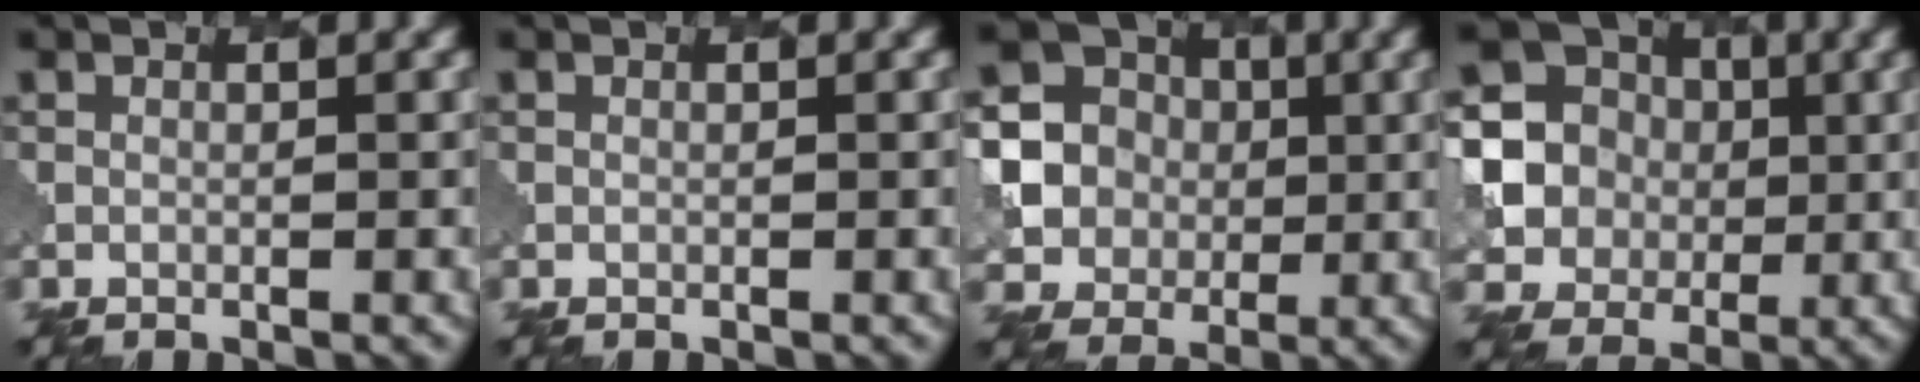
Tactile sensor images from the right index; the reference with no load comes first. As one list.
[{"total": 0.0}, {"total": 11.0, "force": [1.3, 10.6, 2.7], "torque": [-0.118, 0.014, 0.024]}, {"total": 15.0, "force": [2.1, 14.2, 4.4], "torque": [-0.151, 0.013, 0.026]}]